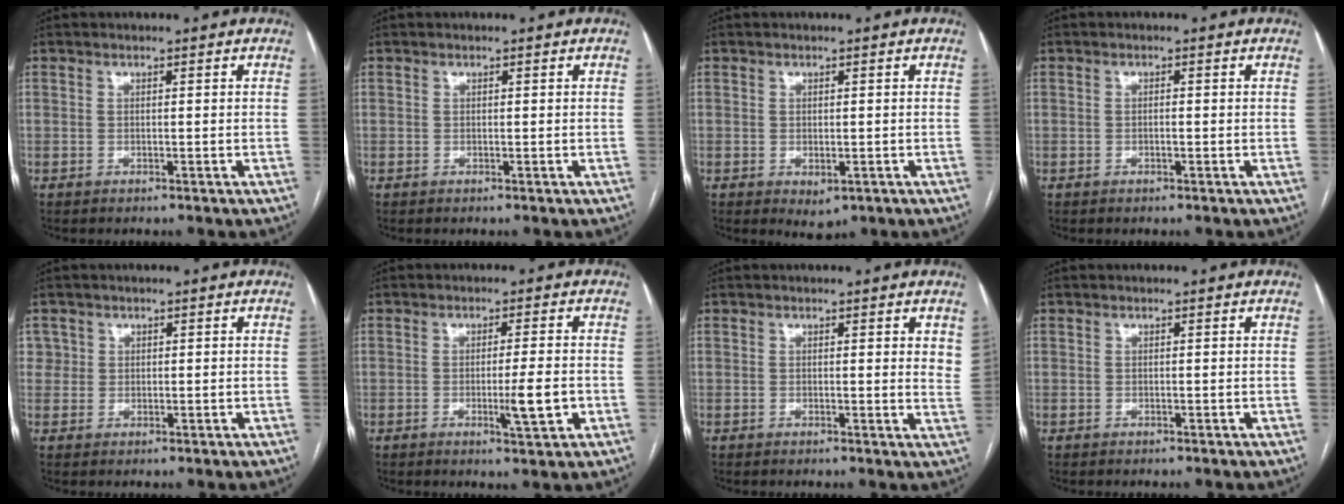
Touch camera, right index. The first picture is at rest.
{"total": 0.0}
{"total": 2.4, "force": [-0.8, 1.5, 1.8], "torque": [-0.021, -0.005, 0.000]}
{"total": 0.8, "force": [-0.2, 0.2, 0.8], "torque": [-0.015, 0.001, -0.003]}
{"total": 2.2, "force": [0.8, 2.1, -0.1], "torque": [0.015, 0.003, 0.008]}
{"total": 5.4, "force": [-1.4, 0.0, 5.2], "torque": [-0.081, -0.009, -0.019]}
{"total": 3.3, "force": [1.8, 0.8, 2.6], "torque": [-0.026, -0.010, 0.012]}
{"total": 0.0}